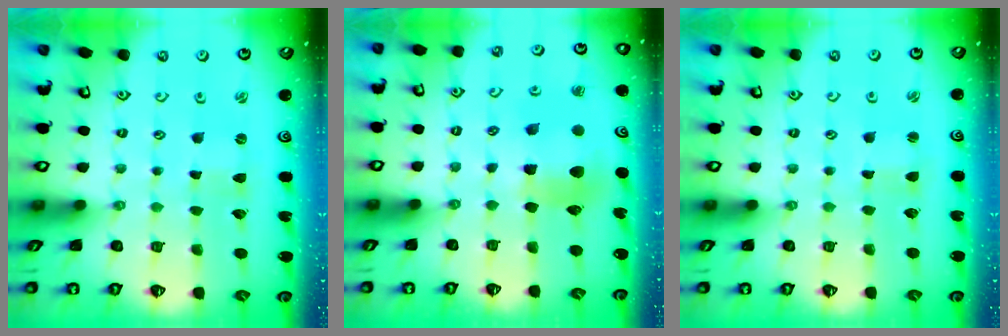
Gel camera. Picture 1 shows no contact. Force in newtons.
{"total": 9.6, "press": 9.6, "slide": 0.8}
{"total": 0.7, "press": 0.7, "slide": 0.1}